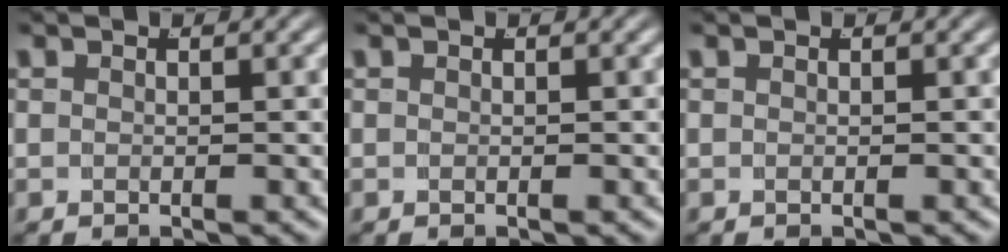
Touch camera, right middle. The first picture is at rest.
{"total": 0.0}
{"total": 0.0}